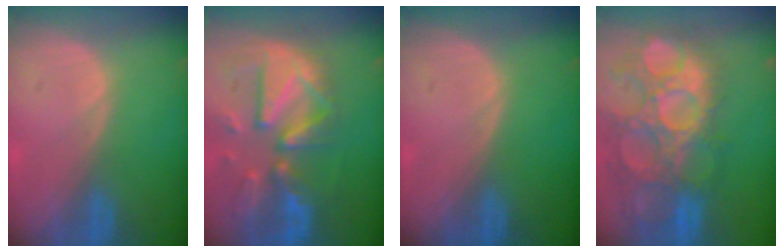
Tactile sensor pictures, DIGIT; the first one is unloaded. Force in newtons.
{"total": 12.3, "press": 10.6, "slide": 6.2}
{"total": 0.0}
{"total": 15.0, "press": 12.6, "slide": 8.1}